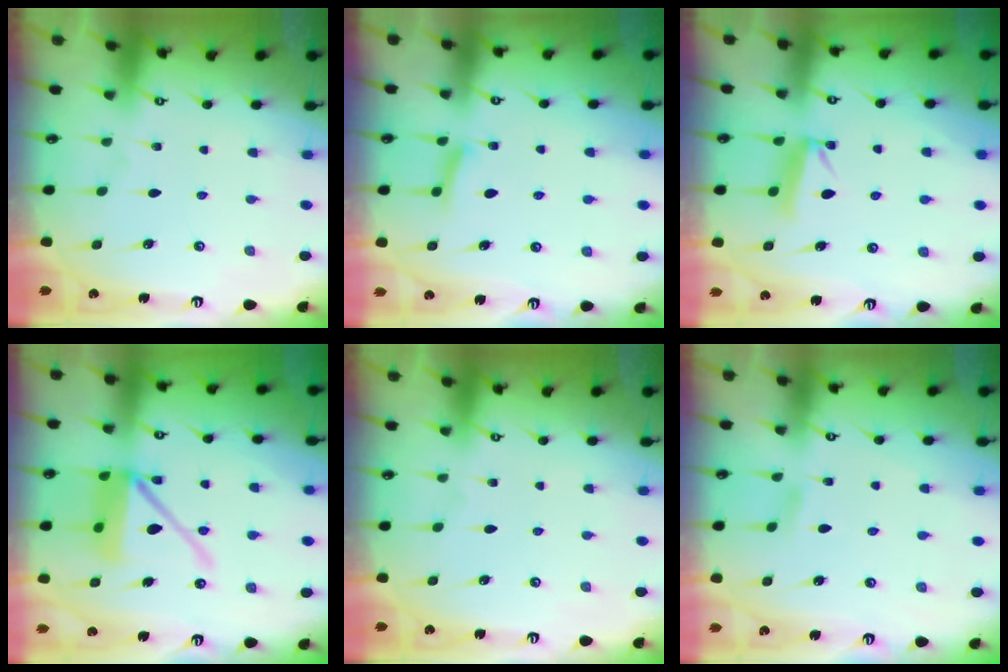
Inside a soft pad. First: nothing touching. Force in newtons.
{"total": 5.5, "press": 5.4, "slide": 0.7}
{"total": 6.8, "press": 6.7, "slide": 0.9}
{"total": 13.0, "press": 12.9, "slide": 2.0}
{"total": 0.0}
{"total": 3.9, "press": 3.9, "slide": 0.5}